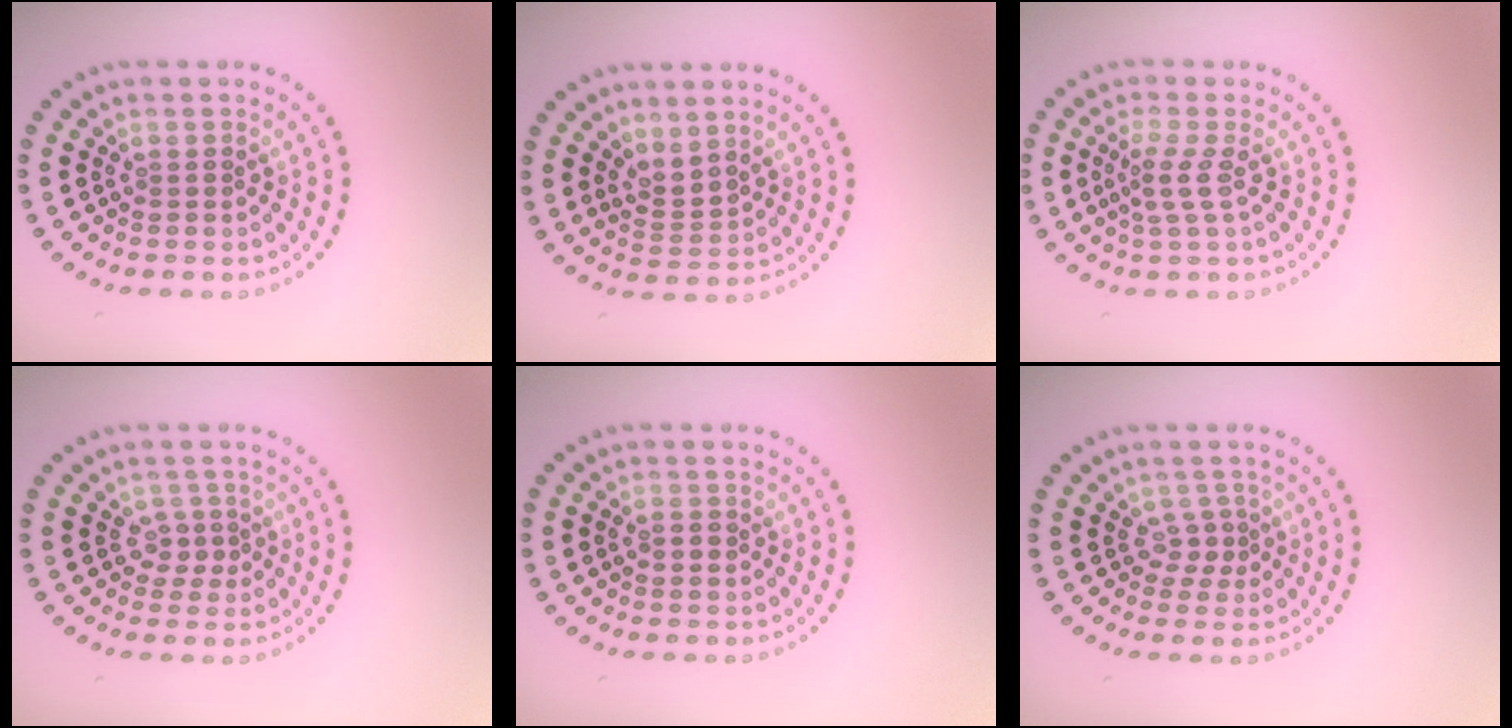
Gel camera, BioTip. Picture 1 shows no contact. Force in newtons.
{"total": 2.2, "press": 1.4, "slide": 1.6}
{"total": 2.2, "press": 1.5, "slide": 1.5}
{"total": 1.8, "press": 1.2, "slide": 1.3}
{"total": 0.8, "press": 0.8, "slide": 0.1}
{"total": 1.6, "press": 1.0, "slide": 1.2}